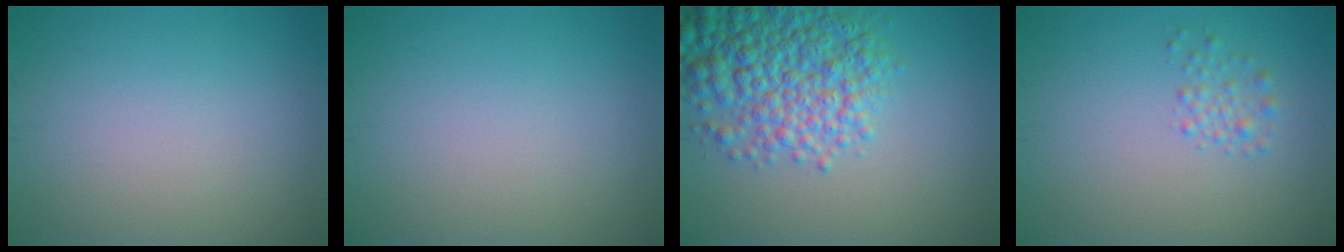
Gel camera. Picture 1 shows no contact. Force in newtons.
{"total": 0.0}
{"total": 7.7, "press": 7.7, "slide": 0.2}
{"total": 1.4, "press": 1.3, "slide": 0.1}